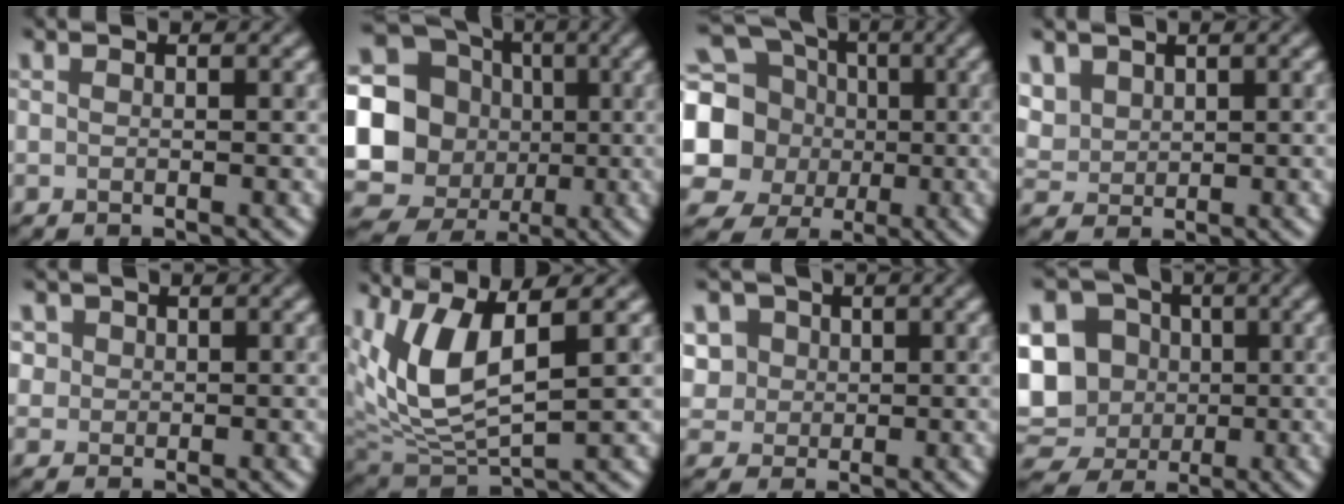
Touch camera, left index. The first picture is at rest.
{"total": 20.6, "force": [-1.3, 20.0, 4.9], "torque": [-0.156, -0.008, -0.047]}
{"total": 10.3, "force": [-0.7, 9.7, 3.4], "torque": [-0.134, -0.003, -0.014]}
{"total": 1.3, "force": [1.1, 0.7, -0.3], "torque": [-0.023, 0.003, 0.052]}
{"total": 1.0, "force": [0.2, 0.5, -0.8], "torque": [-0.001, -0.001, 0.025]}
{"total": 5.9, "force": [2.0, 2.1, 5.1], "torque": [-0.135, -0.007, 0.064]}
{"total": 3.8, "force": [1.4, 3.4, 0.8], "torque": [-0.043, 0.018, 0.038]}
{"total": 8.9, "force": [-0.2, 8.1, 3.5], "torque": [-0.090, 0.003, -0.010]}